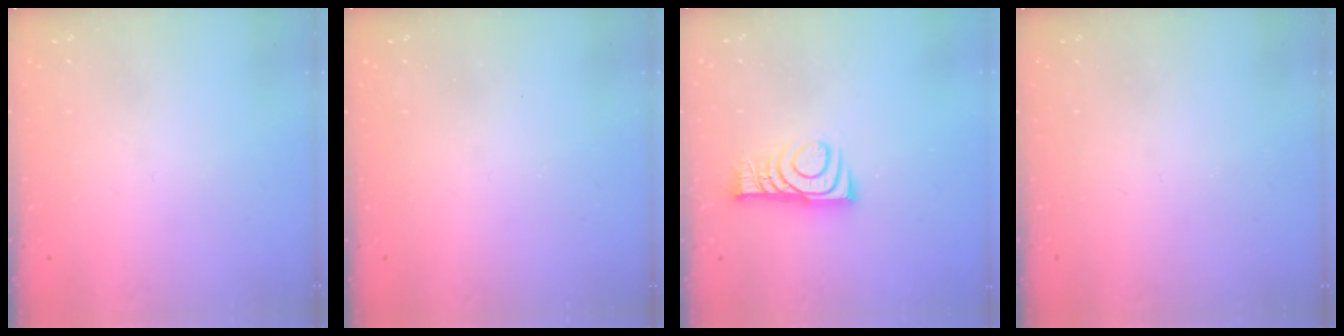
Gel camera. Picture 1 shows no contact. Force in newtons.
{"total": 2.5, "press": 2.4, "slide": 0.4}
{"total": 8.7, "press": 8.7, "slide": 0.8}
{"total": 0.0}